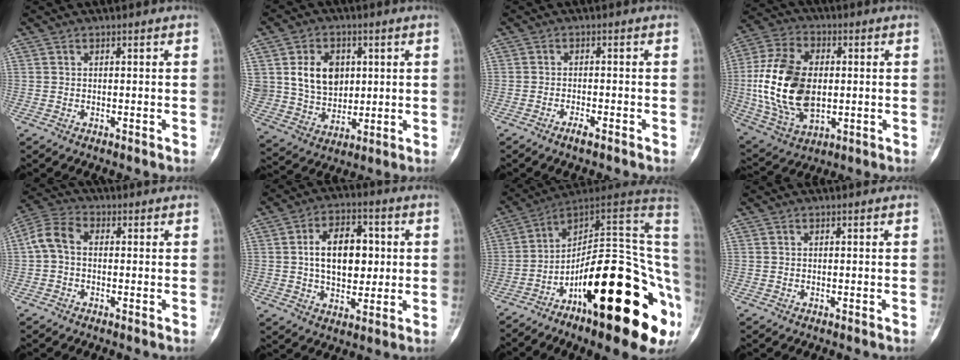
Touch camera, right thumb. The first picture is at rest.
{"total": 13.1, "force": [3.1, 9.9, 8.0], "torque": [-0.097, -0.014, 0.069]}
{"total": 2.1, "force": [-1.6, 0.5, 1.2], "torque": [-0.025, 0.007, -0.032]}
{"total": 20.5, "force": [-0.3, 13.0, 15.9], "torque": [-0.301, 0.000, 0.005]}
{"total": 6.6, "force": [-0.1, 4.7, 4.5], "torque": [-0.089, 0.022, -0.012]}
{"total": 13.0, "force": [1.3, 8.2, 10.0], "torque": [-0.123, 0.010, 0.023]}
{"total": 29.0, "force": [-9.2, 9.0, 26.0], "torque": [-0.307, 0.059, -0.137]}
{"total": 0.0}